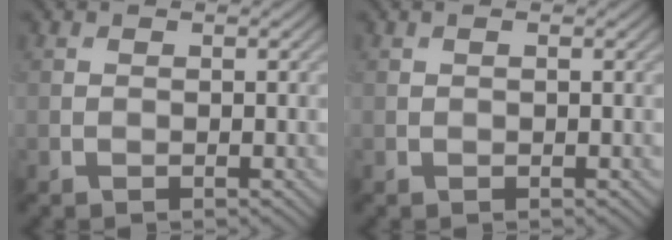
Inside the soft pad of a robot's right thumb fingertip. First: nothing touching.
{"total": 0.5, "force": [0.2, 0.1, 0.5], "torque": [-0.010, 0.004, 0.003]}